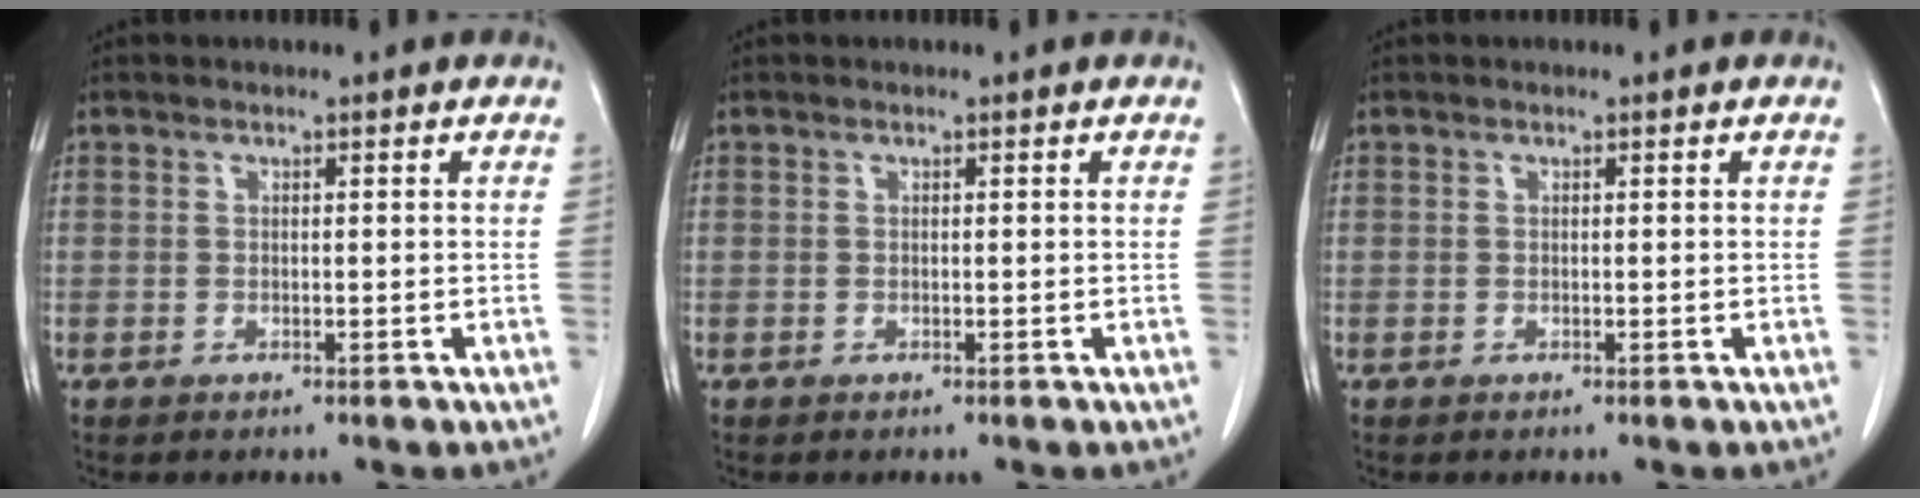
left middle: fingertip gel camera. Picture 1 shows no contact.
{"total": 0.0}
{"total": 0.0}